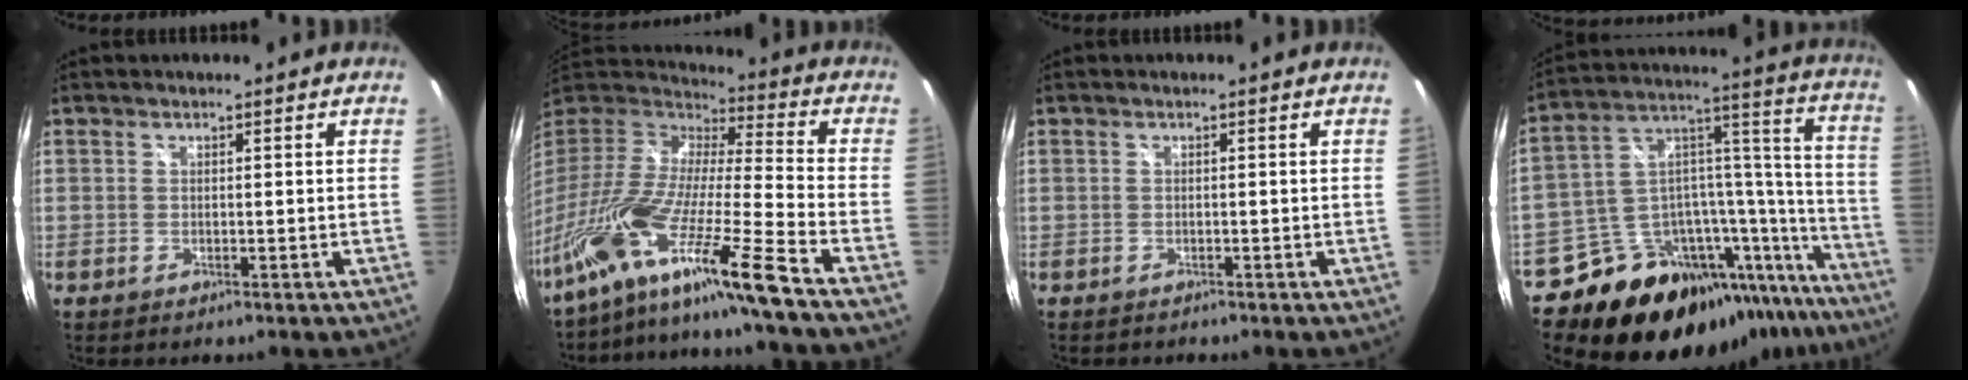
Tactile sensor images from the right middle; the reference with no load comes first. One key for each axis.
{"total": 25.4, "fx": -17.9, "fy": -0.7, "fz": 18.0, "tx": -0.296, "ty": -0.072, "tz": -0.325}
{"total": 0.6, "fx": -0.6, "fy": 0.3, "fz": 0.0, "tx": -0.003, "ty": -0.002, "tz": -0.010}
{"total": 29.3, "fx": -21.4, "fy": 12.1, "fz": 16.0, "tx": -0.206, "ty": 0.042, "tz": -0.323}